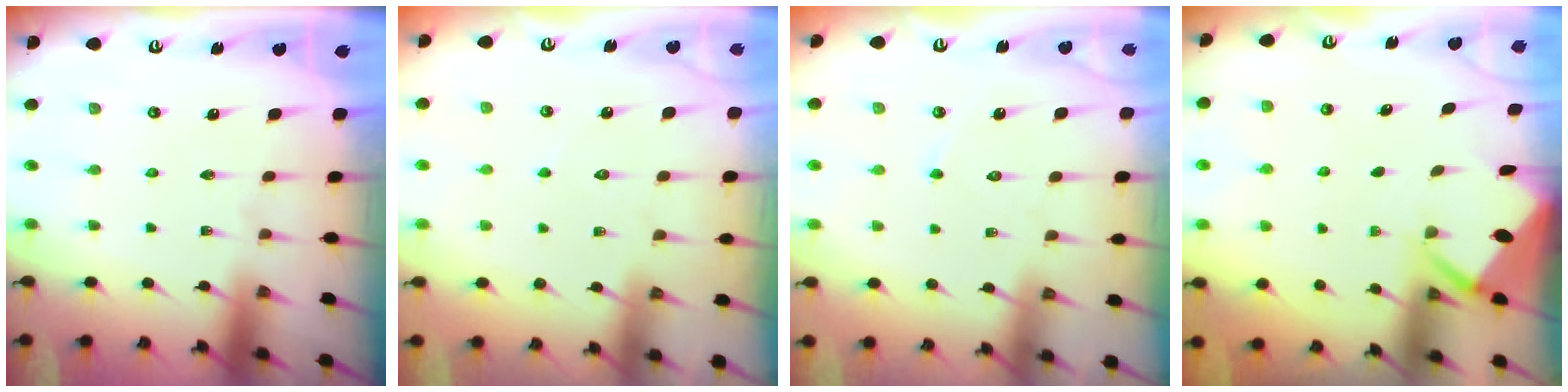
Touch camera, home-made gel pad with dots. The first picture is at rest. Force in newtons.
{"total": 5.0, "press": 5.0, "slide": 0.5}
{"total": 2.8, "press": 2.8, "slide": 0.2}
{"total": 2.8, "press": 2.7, "slide": 0.3}